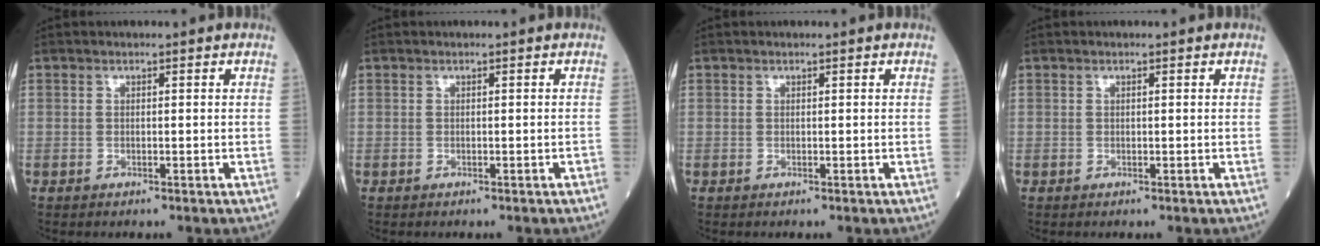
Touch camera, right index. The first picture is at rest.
{"total": 0.0}
{"total": 0.0}
{"total": 0.0}